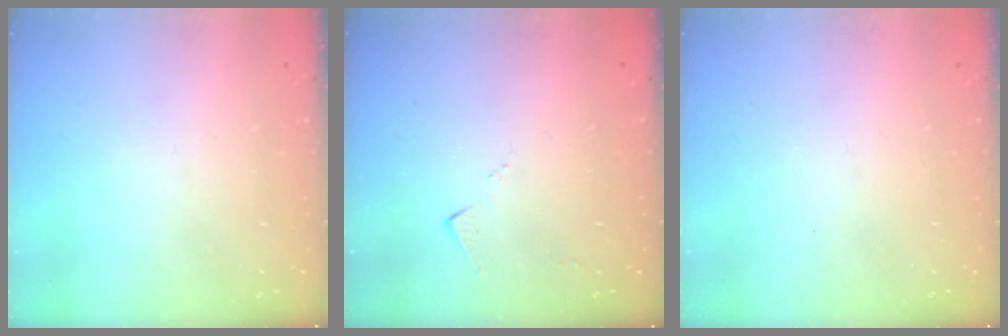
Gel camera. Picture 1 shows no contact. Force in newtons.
{"total": 3.4, "press": 3.4, "slide": 0.4}
{"total": 0.0}